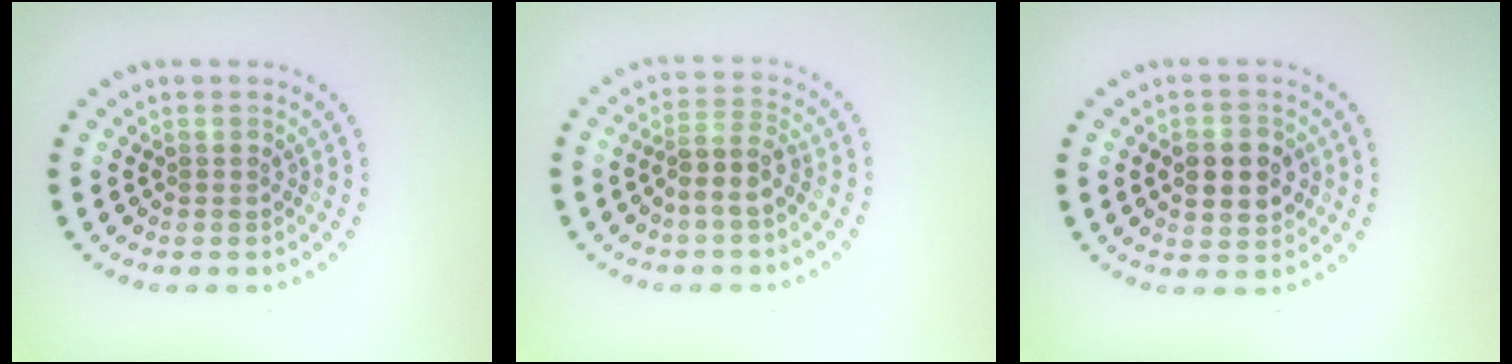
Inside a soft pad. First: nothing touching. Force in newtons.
{"total": 2.6, "press": 2.2, "slide": 1.4}
{"total": 4.4, "press": 4.4, "slide": 0.3}